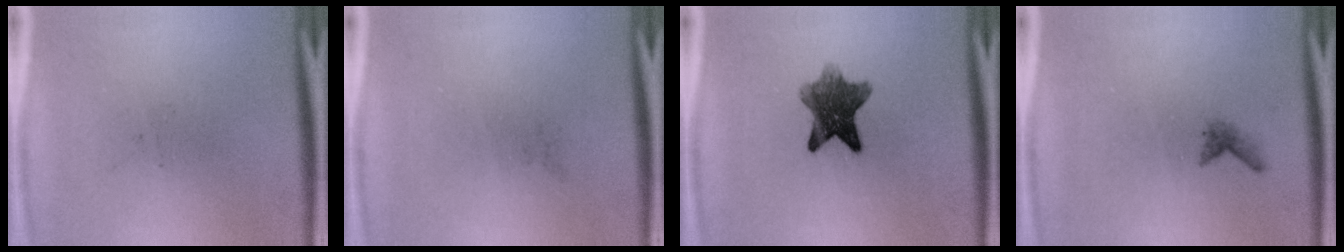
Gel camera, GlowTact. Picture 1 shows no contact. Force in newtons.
{"total": 0.0}
{"total": 7.9}
{"total": 0.9}